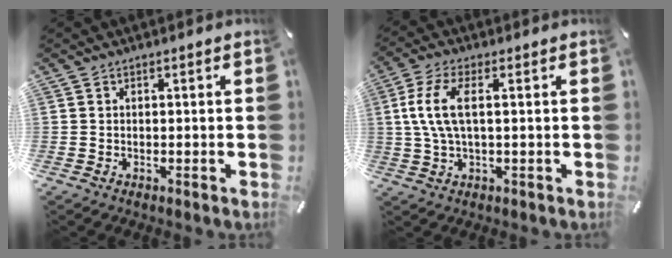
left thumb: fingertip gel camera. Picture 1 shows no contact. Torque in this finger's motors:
{"motor_torque": [1.10, 1.09, 1.15, -0.13, 0.17]}